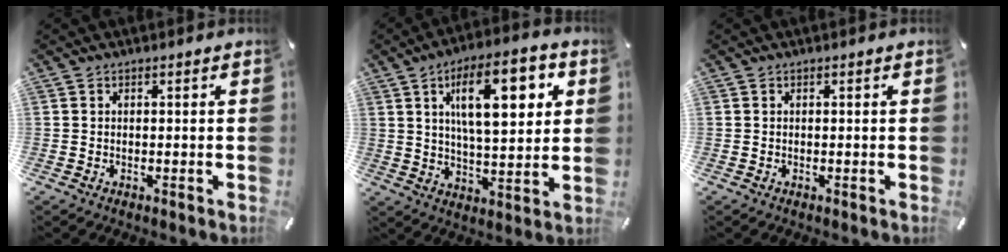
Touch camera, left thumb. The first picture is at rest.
{"total": 17.8, "force": [6.8, 7.3, 14.8], "torque": [-0.240, -0.003, 0.102]}
{"total": 0.0}